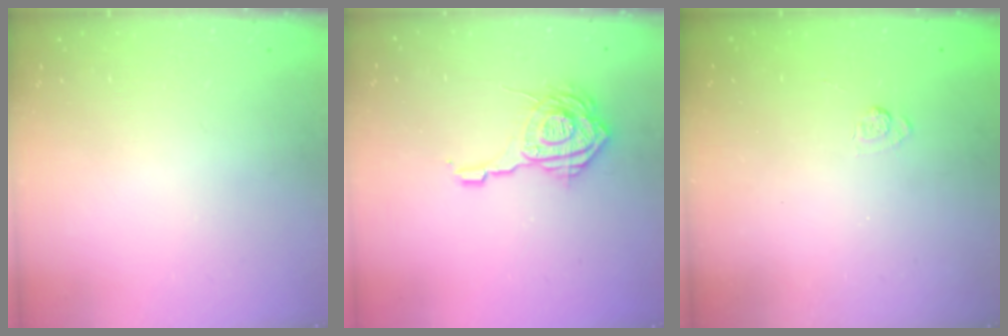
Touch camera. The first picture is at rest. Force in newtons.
{"total": 13.5, "press": 13.5, "slide": 1.2}
{"total": 2.5, "press": 2.1, "slide": 1.4}